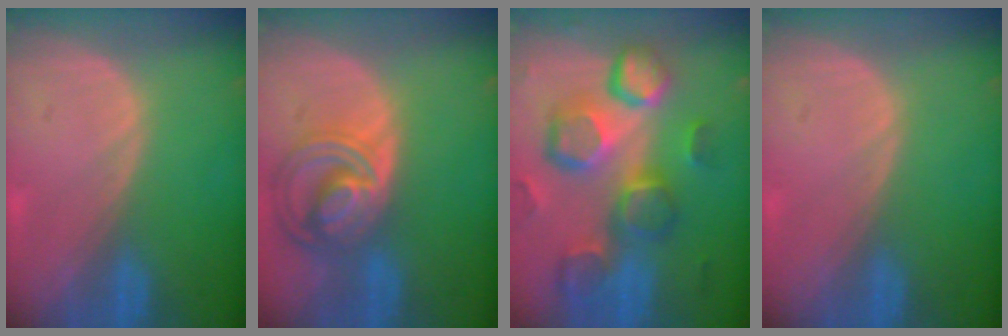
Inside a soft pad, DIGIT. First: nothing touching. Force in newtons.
{"total": 8.8, "press": 7.6, "slide": 4.4}
{"total": 13.0, "press": 11.4, "slide": 6.4}
{"total": 0.0}